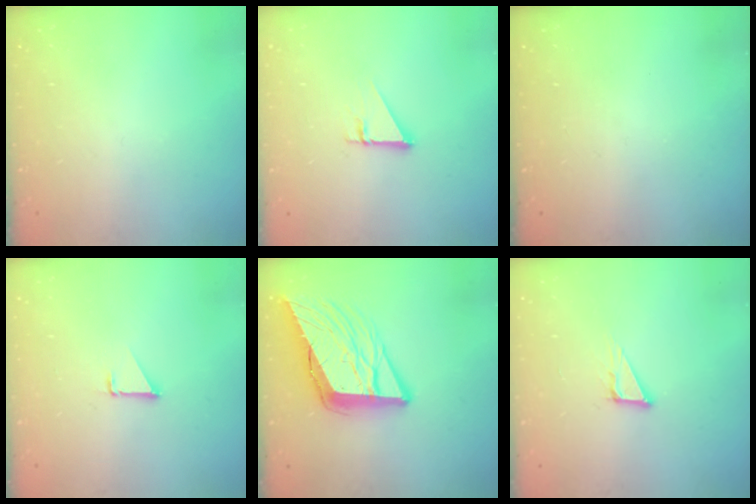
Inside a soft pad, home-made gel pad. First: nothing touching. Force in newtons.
{"total": 2.7, "press": 2.7, "slide": 0.1}
{"total": 0.0}
{"total": 1.4, "press": 1.3, "slide": 0.1}
{"total": 15.3, "press": 15.1, "slide": 2.7}
{"total": 5.0, "press": 5.0, "slide": 0.2}